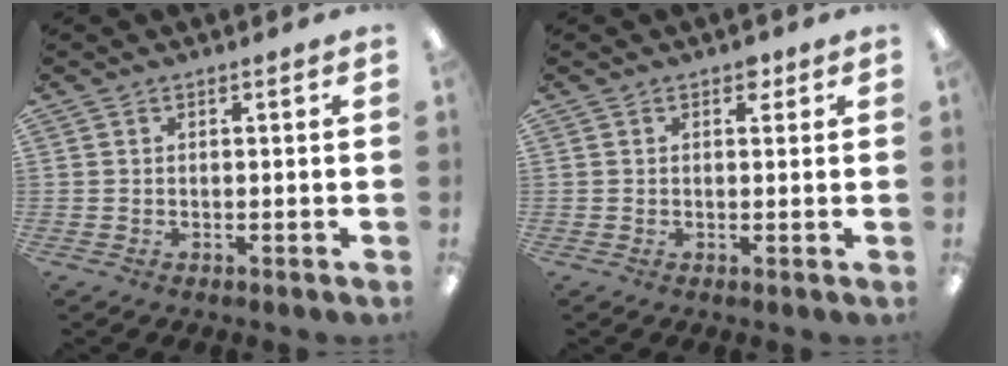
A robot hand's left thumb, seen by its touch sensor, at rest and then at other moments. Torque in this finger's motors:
{"motor_torque": [0.22, -0.14, 0.34, -0.41, 0.00]}